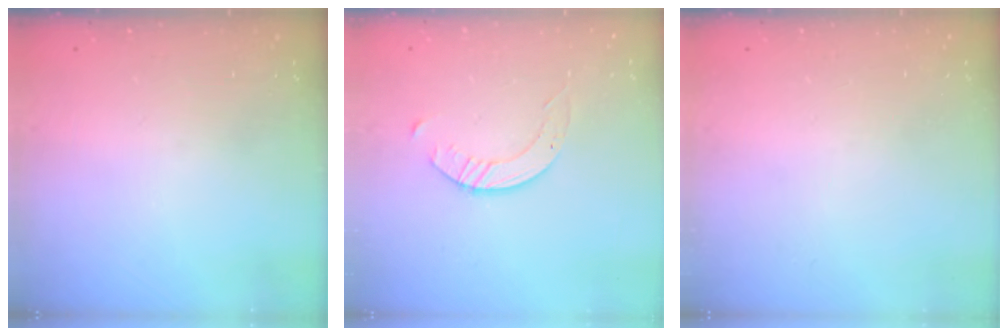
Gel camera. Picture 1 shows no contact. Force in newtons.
{"total": 2.6, "press": 2.6, "slide": 0.3}
{"total": 0.0}